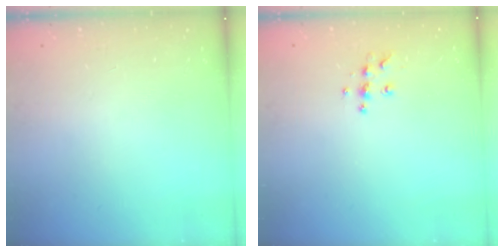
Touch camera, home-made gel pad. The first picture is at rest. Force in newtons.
{"total": 6.9, "press": 6.9, "slide": 0.4}